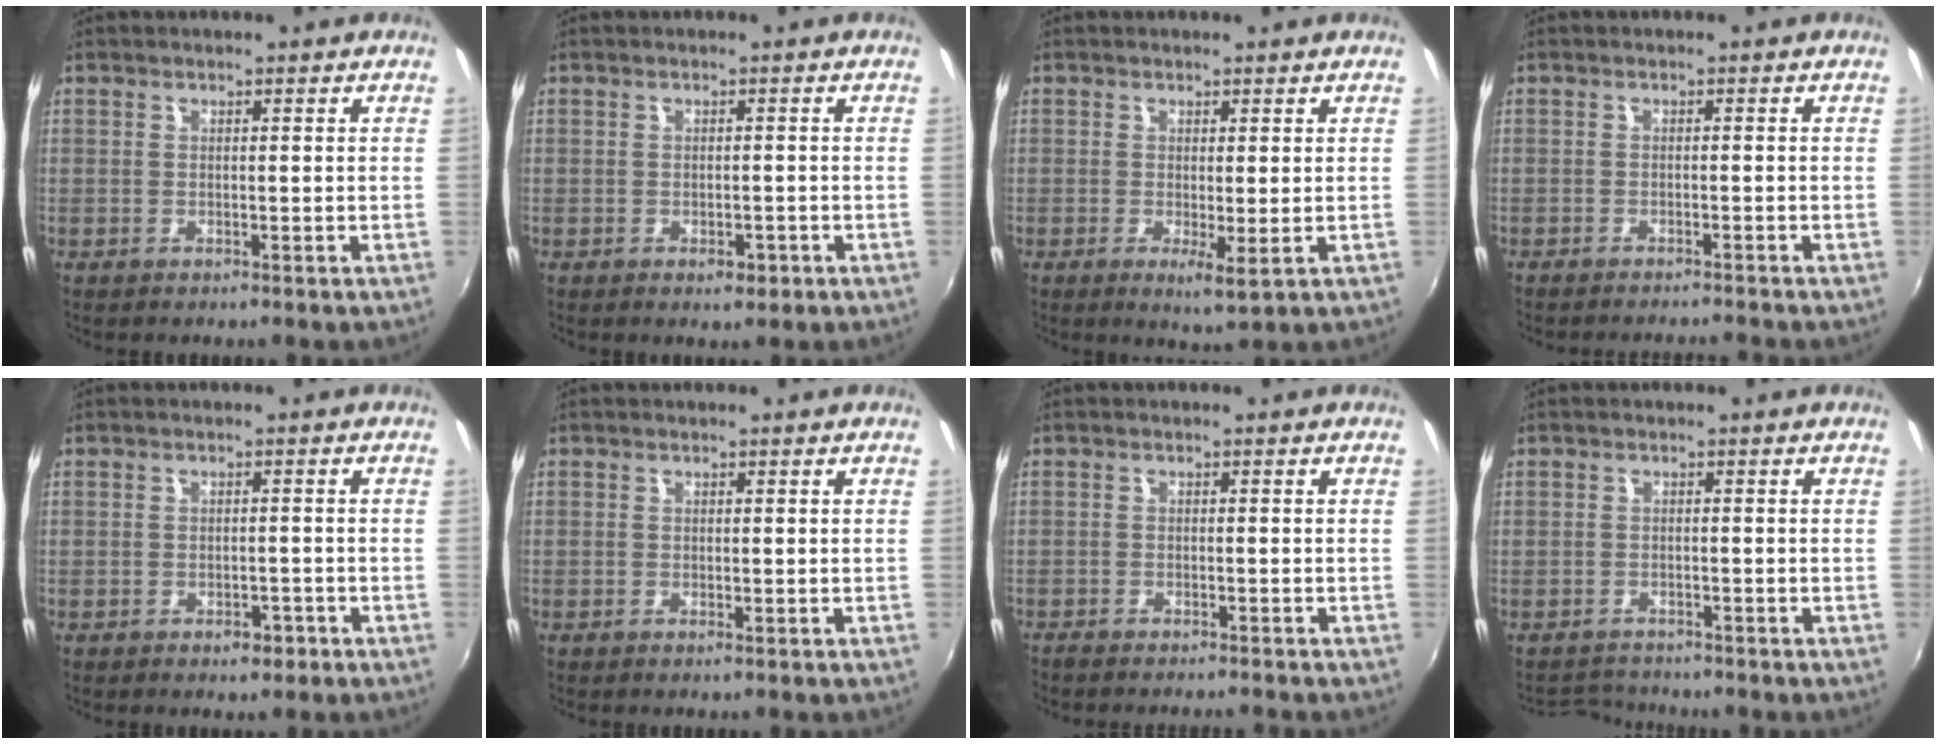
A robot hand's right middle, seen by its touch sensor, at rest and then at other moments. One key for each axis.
{"total": 2.2, "fx": -1.1, "fy": 1.3, "fz": 1.4, "tx": -0.022, "ty": -0.003, "tz": -0.013}
{"total": 3.0, "fx": -0.1, "fy": 0.4, "fz": 2.9, "tx": -0.052, "ty": -0.013, "tz": -0.002}
{"total": 4.0, "fx": -3.8, "fy": 0.0, "fz": 1.2, "tx": -0.034, "ty": -0.010, "tz": -0.062}
{"total": 2.7, "fx": -1.7, "fy": 1.6, "fz": 1.3, "tx": -0.024, "ty": -0.001, "tz": -0.018}
{"total": 0.0}
{"total": 3.3, "fx": -3.1, "fy": 0.3, "fz": 1.0, "tx": -0.035, "ty": -0.012, "tz": -0.052}
{"total": 2.9, "fx": -2.6, "fy": 1.3, "fz": -0.5, "tx": -0.003, "ty": 0.009, "tz": -0.049}